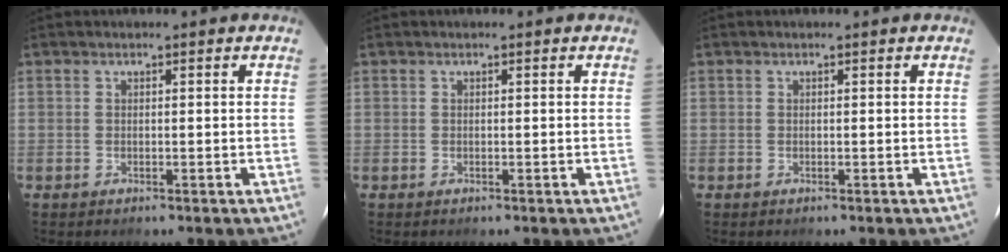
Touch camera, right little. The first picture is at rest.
{"total": 0.0}
{"total": 0.0}